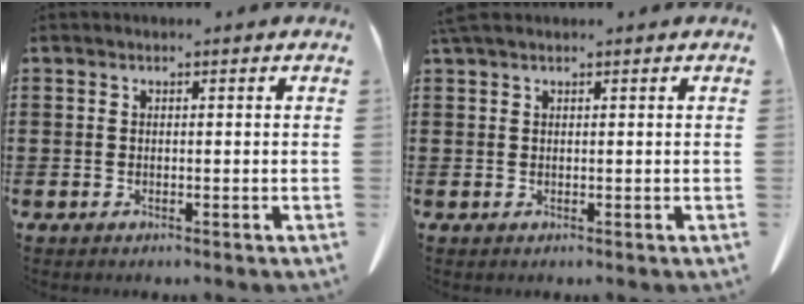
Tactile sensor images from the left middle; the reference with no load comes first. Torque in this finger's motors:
{"motor_torque": [0.41, 0.11, 0.10, 0.08]}